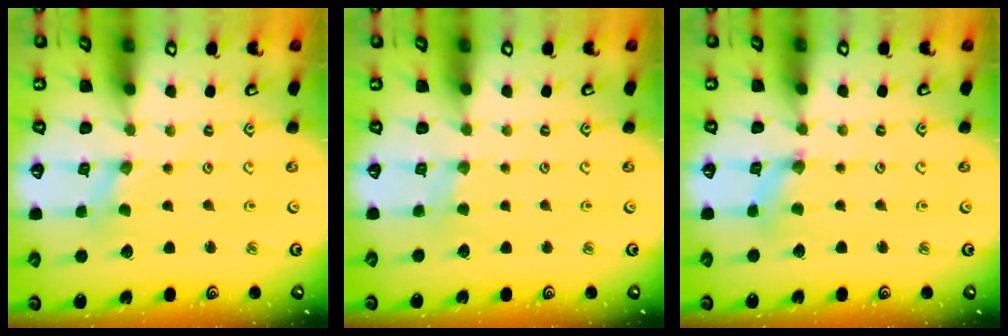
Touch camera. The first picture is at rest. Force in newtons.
{"total": 2.4, "press": 2.4, "slide": 0.4}
{"total": 1.5, "press": 1.5, "slide": 0.4}